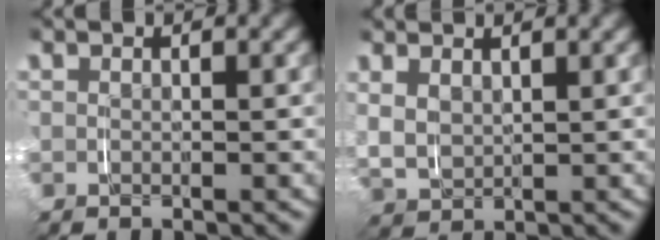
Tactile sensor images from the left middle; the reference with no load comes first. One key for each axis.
{"total": 2.1, "fx": 2.0, "fy": 0.7, "fz": -0.1, "tx": -0.004, "ty": 0.000, "tz": 0.038}